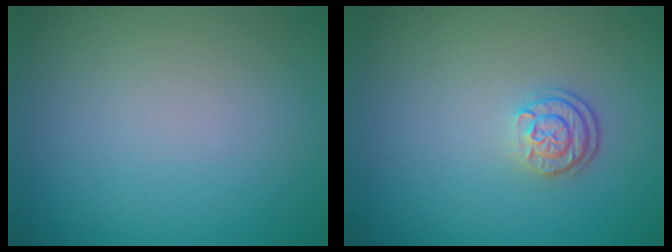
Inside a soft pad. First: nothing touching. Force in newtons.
{"total": 2.4, "press": 1.9, "slide": 1.5}